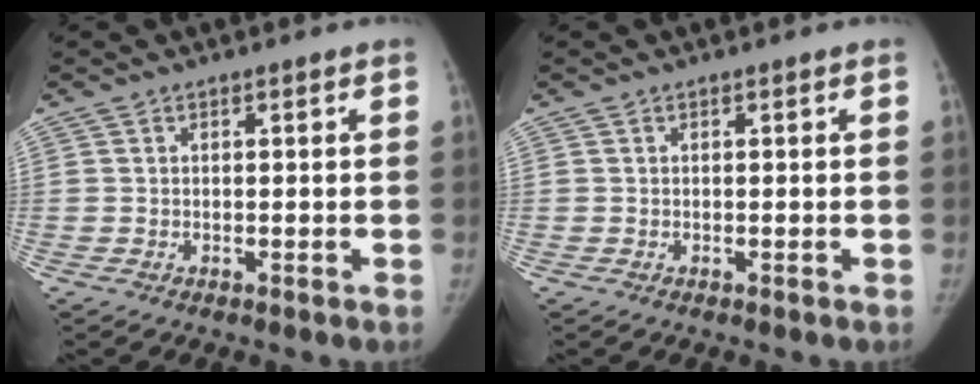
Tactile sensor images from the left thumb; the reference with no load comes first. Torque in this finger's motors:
{"motor_torque": [0.00, 0.00, 0.03, 0.01, 0.00]}